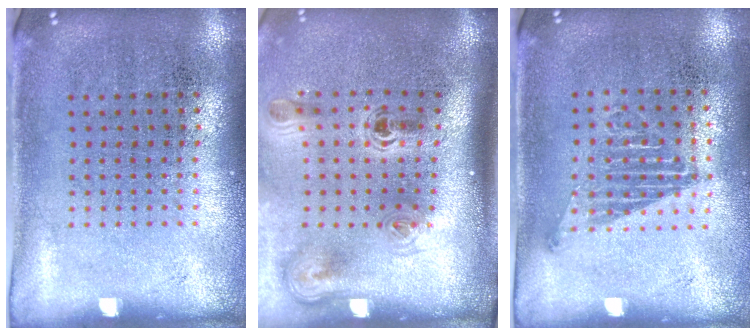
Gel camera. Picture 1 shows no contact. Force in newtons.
{"total": 2.4, "press": 1.6, "slide": 1.8}
{"total": 1.1, "press": 1.0, "slide": 0.6}